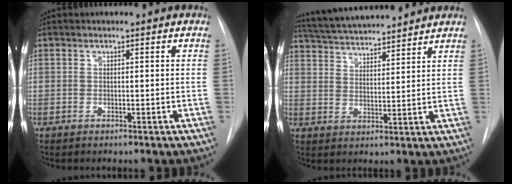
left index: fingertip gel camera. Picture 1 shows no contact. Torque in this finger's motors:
{"motor_torque": [0.04, -0.96, 0.38, 0.12]}